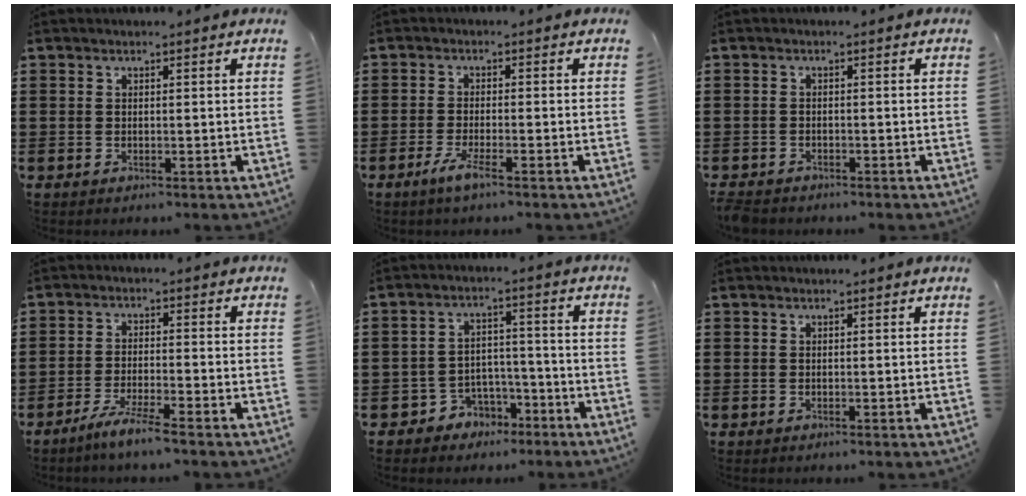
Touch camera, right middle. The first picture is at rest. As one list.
[{"total": 3.4, "force": [-2.1, 0.1, 2.7], "torque": [-0.059, -0.008, -0.039]}, {"total": 1.5, "force": [-1.5, 0.4, 0.1], "torque": [-0.013, -0.003, -0.034]}, {"total": 4.5, "force": [-3.7, -0.5, 2.5], "torque": [-0.055, -0.014, -0.069]}, {"total": 4.4, "force": [-3.6, 2.6, 0.2], "torque": [-0.016, 0.011, -0.072]}, {"total": 0.0}]